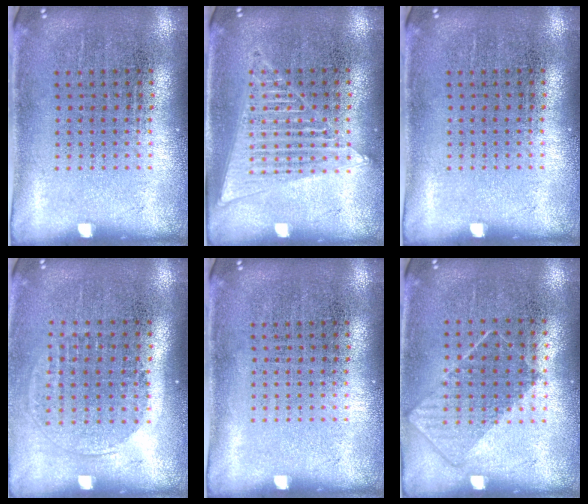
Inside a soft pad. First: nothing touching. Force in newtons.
{"total": 1.4, "press": 1.4, "slide": 0.1}
{"total": 0.0}
{"total": 1.3, "press": 1.2, "slide": 0.6}
{"total": 0.0}
{"total": 0.8, "press": 0.7, "slide": 0.5}